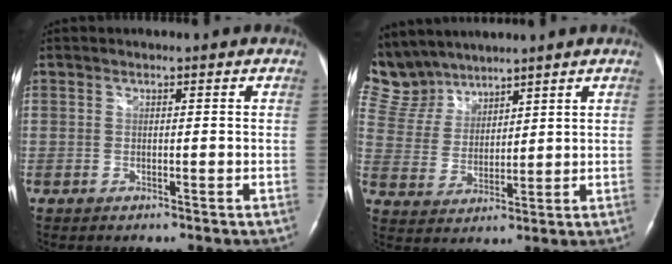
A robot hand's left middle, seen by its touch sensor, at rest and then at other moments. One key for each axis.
{"total": 10.3, "fx": 9.4, "fy": 4.1, "fz": 0.8, "tx": -0.034, "ty": 0.016, "tz": 0.207}